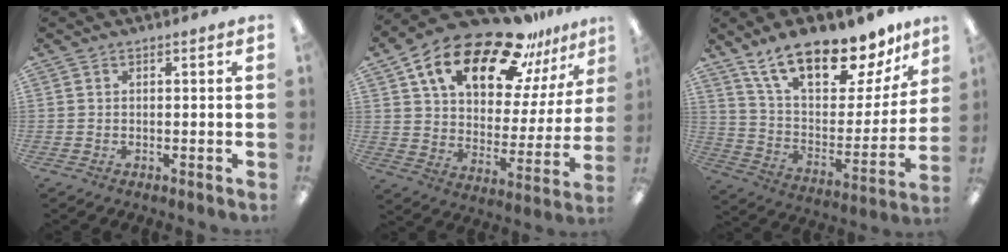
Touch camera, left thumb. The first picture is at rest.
{"total": 22.9, "force": [15.9, 9.7, 13.3], "torque": [-0.231, -0.096, 0.275]}
{"total": 22.0, "force": [16.5, 8.3, 11.9], "torque": [-0.200, -0.106, 0.287]}